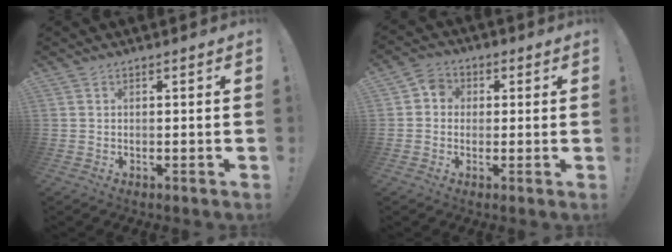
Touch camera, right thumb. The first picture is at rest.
{"total": 4.8, "force": [-0.5, 4.4, 1.9], "torque": [-0.022, 0.016, -0.010]}